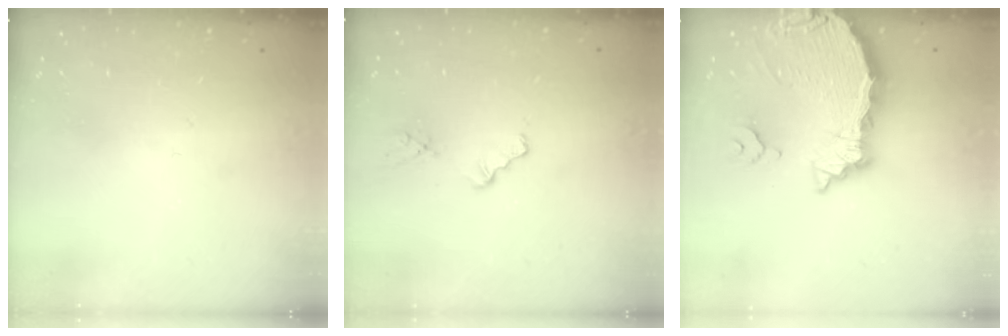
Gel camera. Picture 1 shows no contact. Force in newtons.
{"total": 2.2, "press": 2.2, "slide": 0.2}
{"total": 8.9, "press": 8.9, "slide": 0.9}